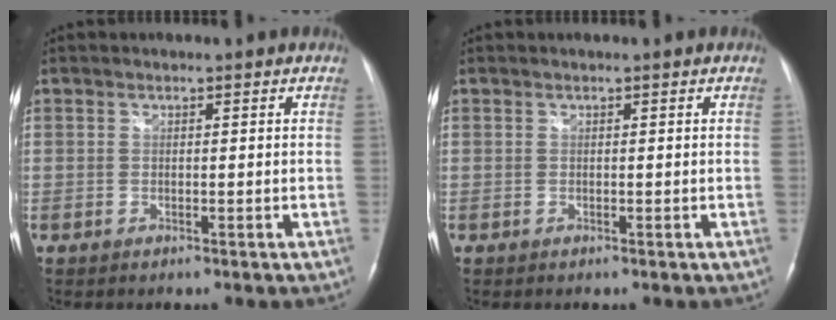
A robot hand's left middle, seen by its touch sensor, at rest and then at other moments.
{"total": 0.0}